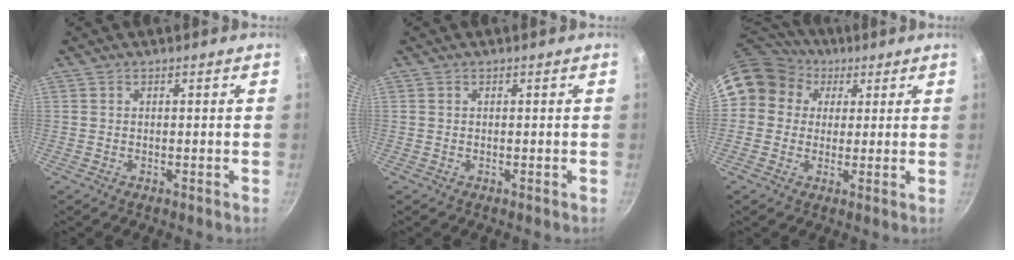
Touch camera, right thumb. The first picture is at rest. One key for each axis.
{"total": 0.0}
{"total": 11.6, "fx": 4.4, "fy": 10.1, "fz": 3.5, "tx": -0.043, "ty": 0.013, "tz": 0.062}